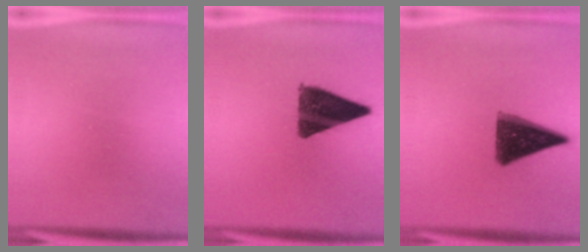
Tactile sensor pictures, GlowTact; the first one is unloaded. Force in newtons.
{"total": 11.5}
{"total": 11.5}